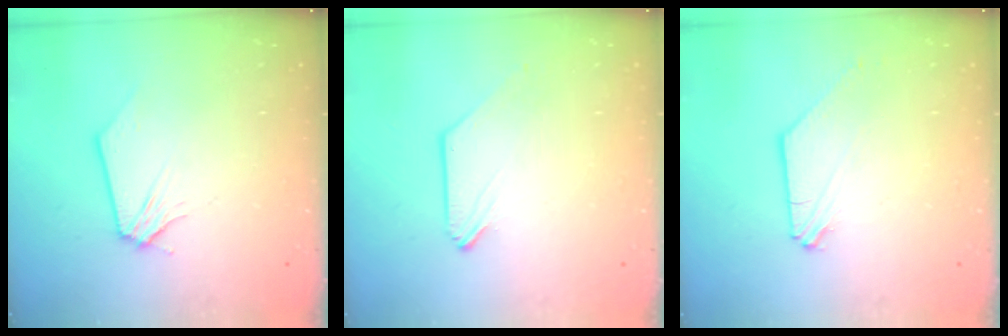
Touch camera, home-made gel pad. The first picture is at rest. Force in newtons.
{"total": 0.0}
{"total": 0.0}